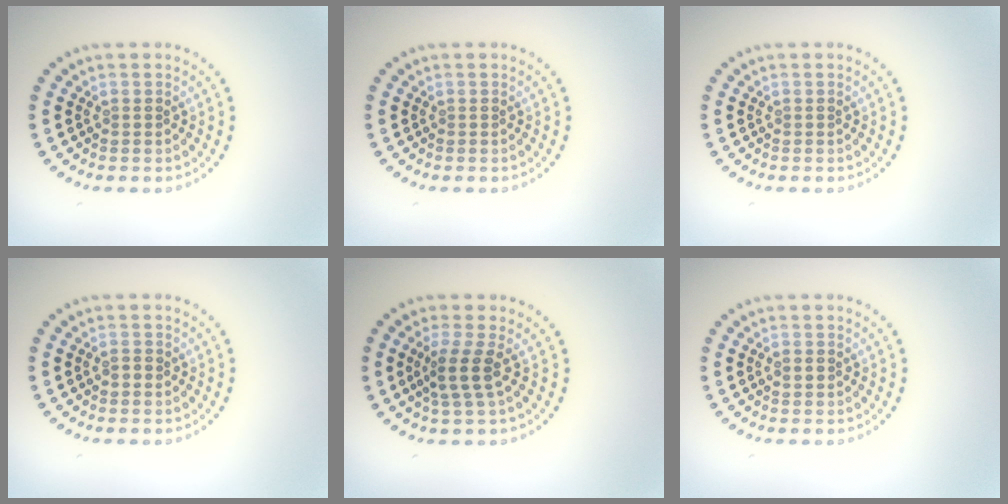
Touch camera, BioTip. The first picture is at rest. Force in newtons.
{"total": 0.0}
{"total": 0.0}
{"total": 0.8, "press": 0.8, "slide": 0.2}
{"total": 2.5, "press": 1.9, "slide": 1.7}
{"total": 1.0, "press": 1.0, "slide": 0.0}